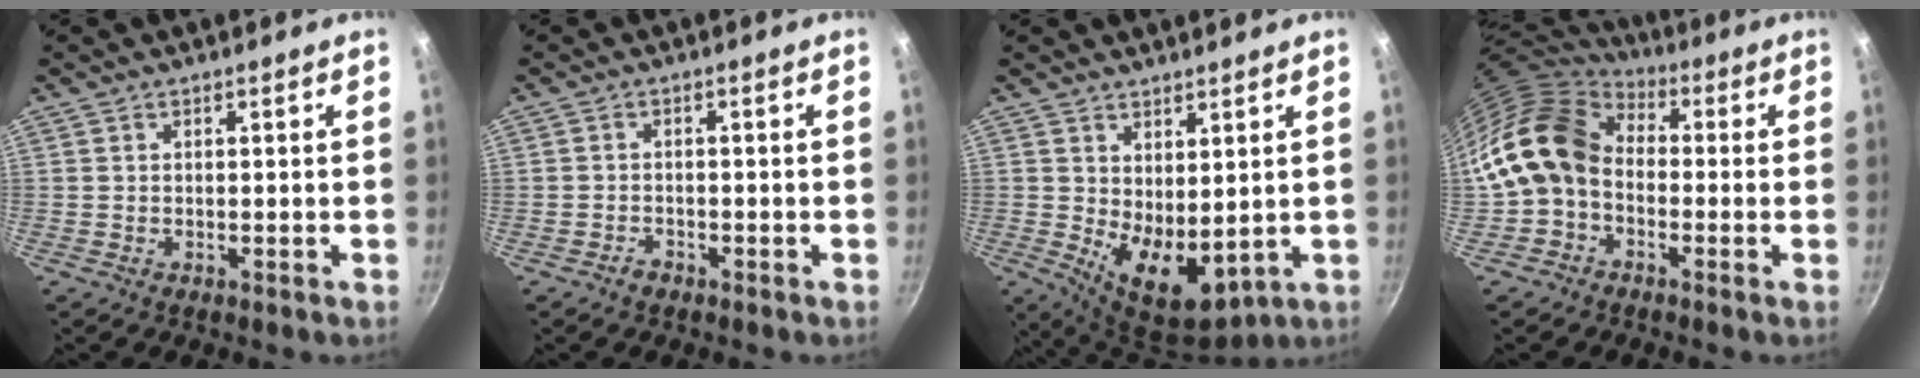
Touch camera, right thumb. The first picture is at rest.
{"total": 1.6, "force": [-1.2, 0.9, 0.4], "torque": [-0.007, 0.015, -0.022]}
{"total": 9.9, "force": [1.4, 5.4, 8.1], "torque": [-0.100, -0.035, 0.042]}
{"total": 13.5, "force": [-1.1, 10.3, 8.6], "torque": [-0.134, 0.036, -0.039]}